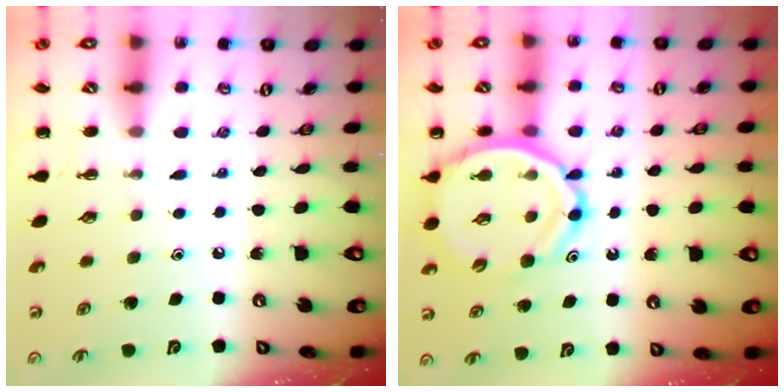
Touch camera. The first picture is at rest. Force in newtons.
{"total": 12.3, "press": 11.8, "slide": 3.3}